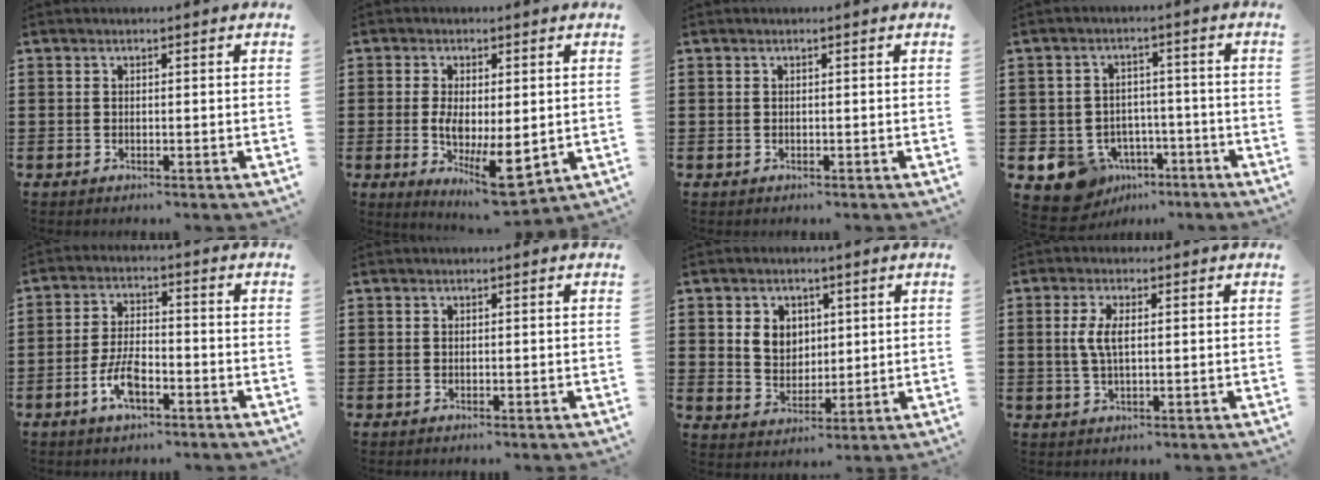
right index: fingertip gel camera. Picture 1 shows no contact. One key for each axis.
{"total": 7.9, "fx": -1.1, "fy": 3.6, "fz": 7.0, "tx": -0.129, "ty": -0.001, "tz": -0.016}
{"total": 0.0}
{"total": 8.1, "fx": -5.2, "fy": 5.6, "fz": 2.6, "tx": -0.070, "ty": 0.026, "tz": -0.095}
{"total": 6.2, "fx": -2.9, "fy": 2.7, "fz": 4.8, "tx": -0.113, "ty": -0.001, "tz": -0.059}
{"total": 0.0}
{"total": 4.9, "fx": 1.8, "fy": 4.3, "fz": 1.7, "tx": -0.044, "ty": 0.013, "tz": 0.029}
{"total": 3.9, "fx": 0.5, "fy": 1.5, "fz": 3.6, "tx": -0.079, "ty": 0.005, "tz": 0.004}